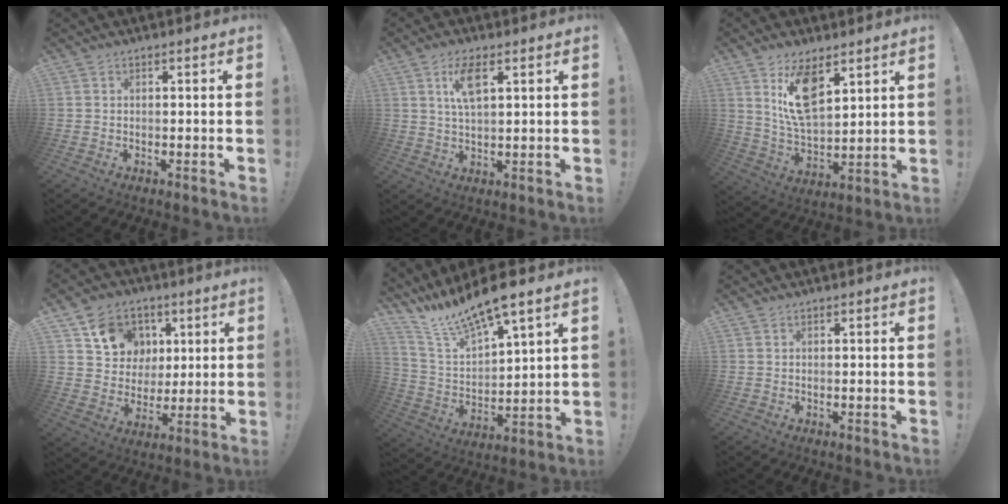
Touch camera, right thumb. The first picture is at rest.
{"total": 7.5, "force": [3.3, 2.8, 6.1], "torque": [-0.101, -0.005, 0.054]}
{"total": 13.6, "force": [7.4, 6.6, 9.4], "torque": [-0.164, -0.035, 0.134]}
{"total": 13.1, "force": [5.3, 11.4, 3.9], "torque": [-0.048, -0.022, 0.112]}
{"total": 12.4, "force": [11.1, 1.5, 5.4], "torque": [-0.113, -0.097, 0.192]}
{"total": 0.0}